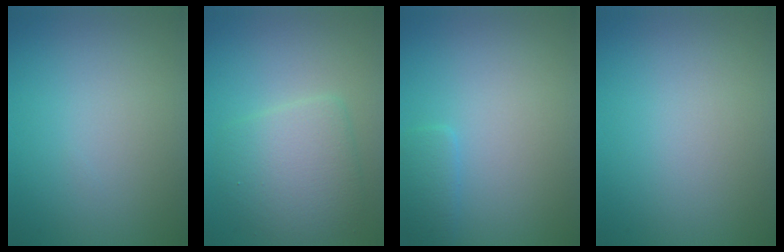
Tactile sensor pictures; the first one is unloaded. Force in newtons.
{"total": 4.7, "press": 4.7, "slide": 0.1}
{"total": 1.5, "press": 1.5, "slide": 0.1}
{"total": 0.0}